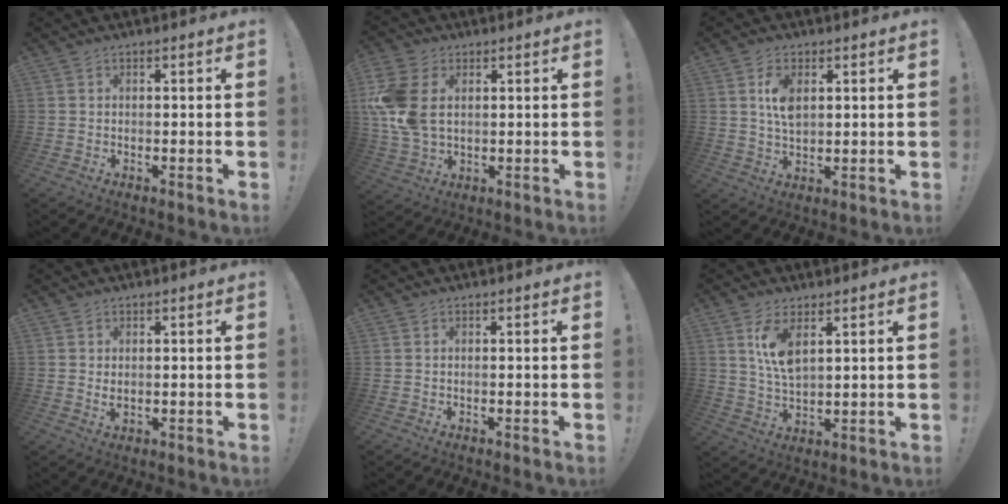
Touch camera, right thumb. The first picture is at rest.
{"total": 13.4, "force": [2.3, 9.3, 9.3], "torque": [-0.197, -0.004, 0.044]}
{"total": 6.7, "force": [1.8, 3.7, 5.3], "torque": [-0.091, -0.005, 0.028]}
{"total": 1.7, "force": [0.6, 1.0, 1.2], "torque": [-0.010, -0.004, 0.009]}
{"total": 0.0}
{"total": 8.5, "force": [4.0, 3.6, 6.5], "torque": [-0.118, -0.019, 0.069]}